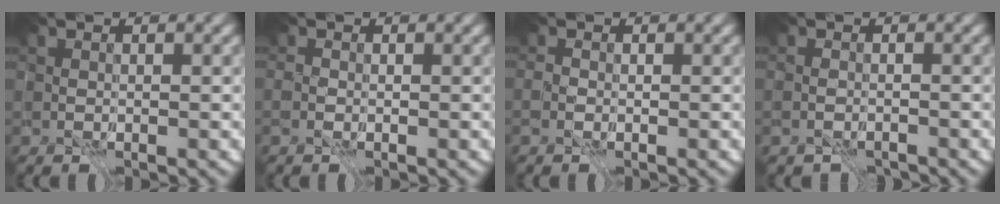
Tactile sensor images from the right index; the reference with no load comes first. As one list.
[{"total": 0.8, "force": [0.0, 0.7, 0.4], "torque": [0.005, 0.007, -0.019]}, {"total": 0.5, "force": [-0.4, 0.4, 0.1], "torque": [0.018, 0.002, -0.031]}, {"total": 2.8, "force": [-2.1, 1.8, 0.4], "torque": [-0.001, -0.013, -0.061]}]